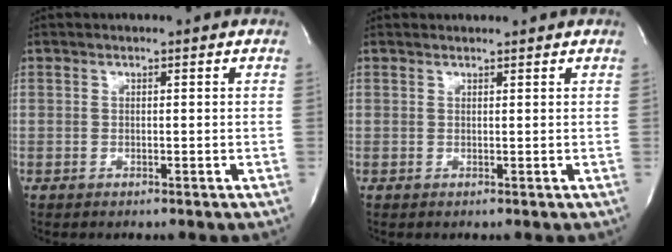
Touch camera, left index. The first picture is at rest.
{"total": 1.2, "force": [1.2, 0.0, 0.0], "torque": [-0.008, 0.009, 0.023]}